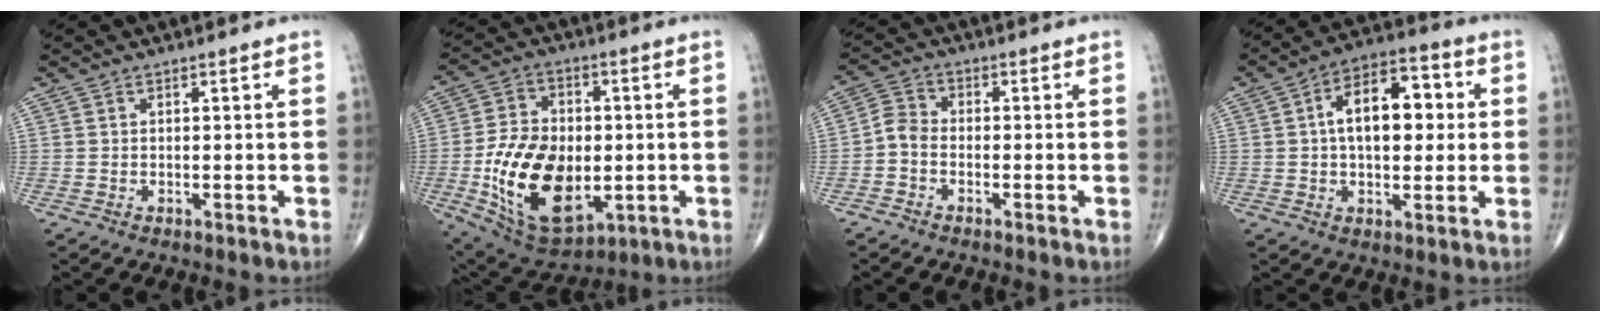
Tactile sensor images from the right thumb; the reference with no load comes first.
{"total": 19.8, "force": [-3.2, 12.3, 15.2], "torque": [-0.247, 0.001, -0.033]}
{"total": 3.7, "force": [-1.6, 2.6, 2.1], "torque": [-0.036, 0.018, -0.044]}
{"total": 13.7, "force": [1.7, 7.8, 11.1], "torque": [-0.146, 0.024, 0.019]}